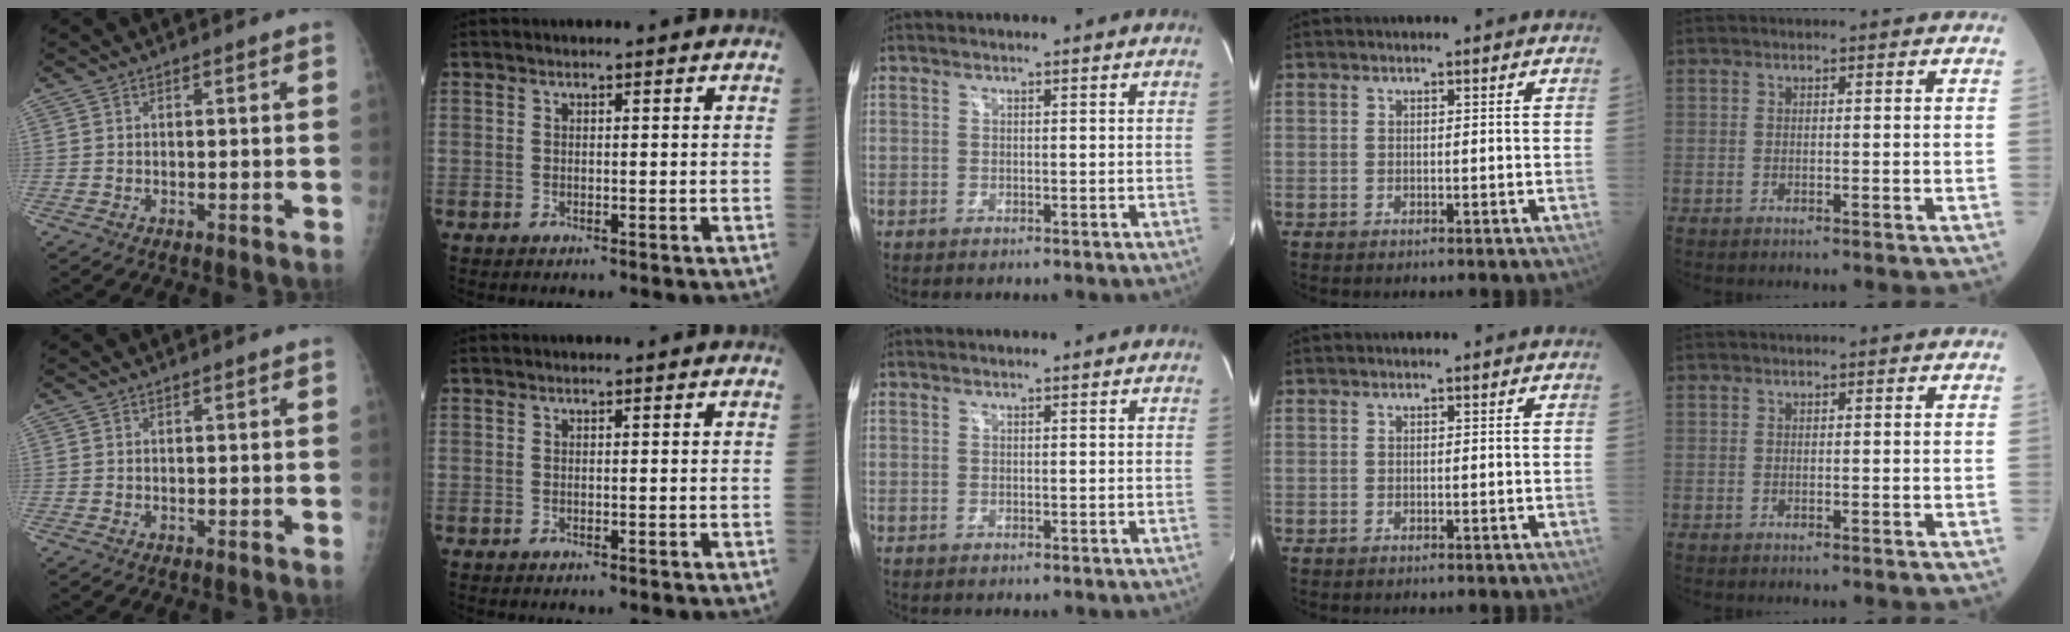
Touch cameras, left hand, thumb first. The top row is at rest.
{}